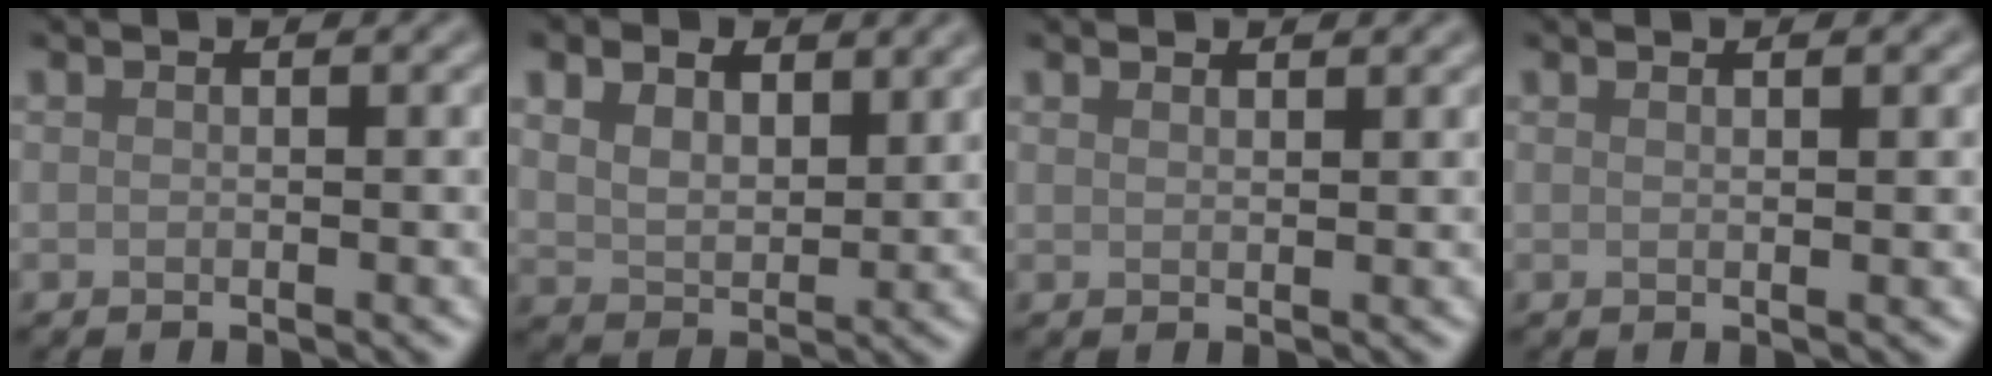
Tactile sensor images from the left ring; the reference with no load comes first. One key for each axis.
{"total": 4.9, "fx": 2.5, "fy": 3.1, "fz": 2.8, "tx": -0.056, "ty": 0.001, "tz": 0.036}
{"total": 1.0, "fx": 1.0, "fy": 0.2, "fz": 0.1, "tx": -0.003, "ty": -0.001, "tz": 0.015}
{"total": 1.3, "fx": 0.6, "fy": 0.4, "fz": 1.0, "tx": -0.011, "ty": 0.002, "tz": 0.004}